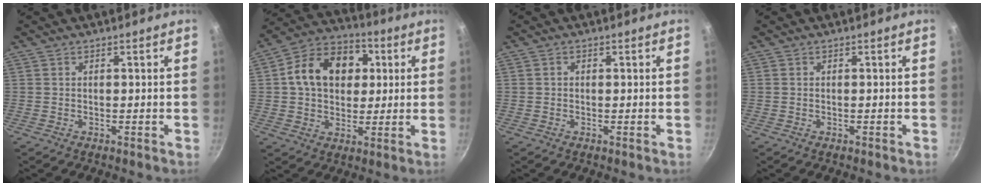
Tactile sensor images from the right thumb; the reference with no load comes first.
{"total": 15.3, "force": [2.8, 11.3, 10.0], "torque": [-0.135, 0.015, 0.037]}
{"total": 0.5, "force": [0.0, 0.5, 0.2], "torque": [0.000, 0.001, -0.002]}
{"total": 0.0}